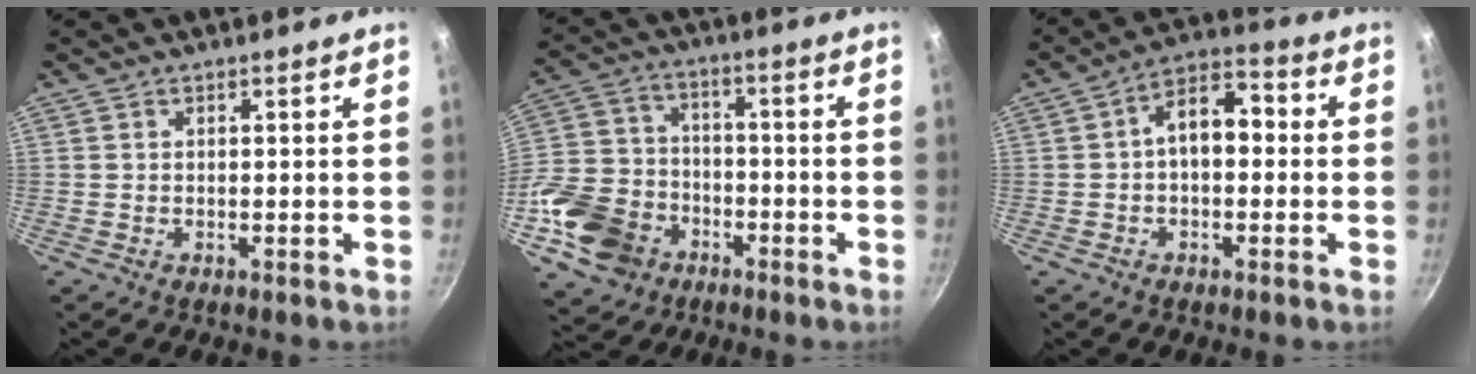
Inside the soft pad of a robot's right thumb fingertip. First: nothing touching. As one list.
[{"total": 14.8, "force": [-6.8, 11.3, 6.7], "torque": [-0.120, 0.035, -0.128]}, {"total": 9.0, "force": [0.1, 5.4, 7.2], "torque": [-0.095, 0.036, -0.009]}]